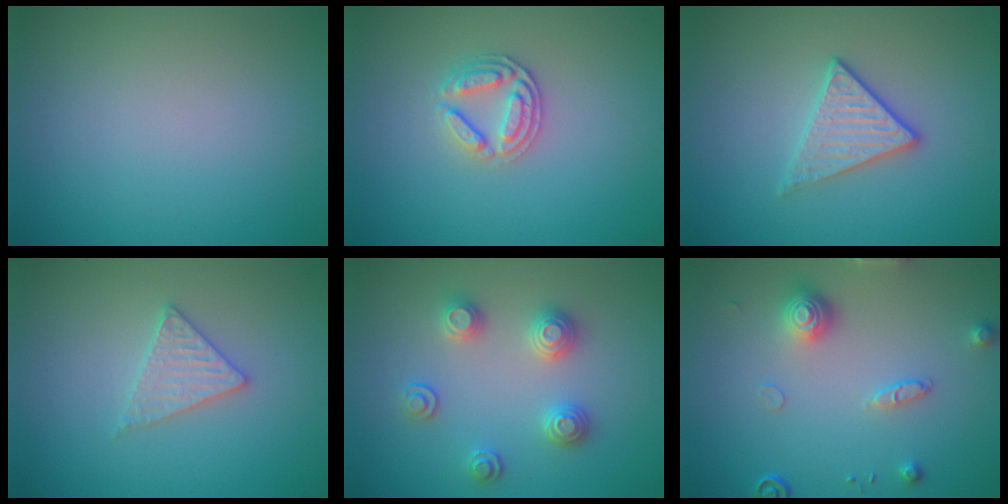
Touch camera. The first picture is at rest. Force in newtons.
{"total": 2.7, "press": 2.5, "slide": 0.8}
{"total": 2.8, "press": 2.5, "slide": 1.2}
{"total": 2.4, "press": 2.4, "slide": 0.3}
{"total": 2.9, "press": 2.8, "slide": 0.8}
{"total": 3.0, "press": 2.8, "slide": 1.1}